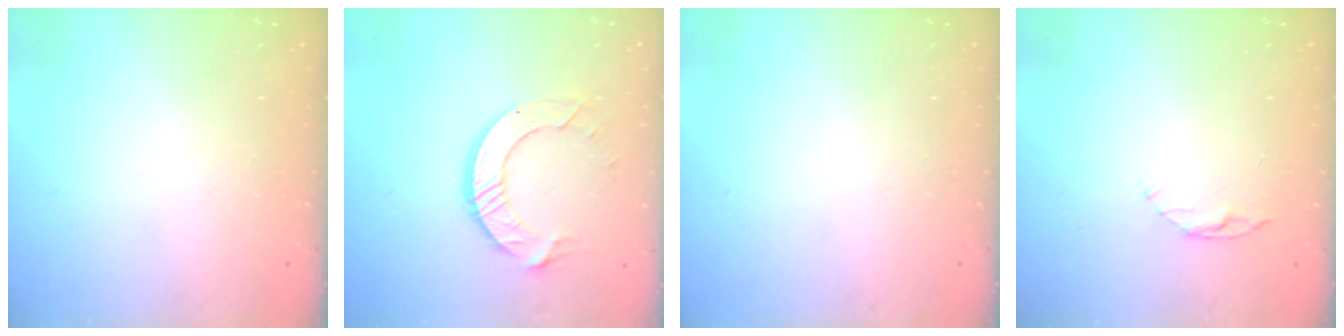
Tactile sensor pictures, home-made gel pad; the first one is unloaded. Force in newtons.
{"total": 9.7, "press": 9.7, "slide": 0.8}
{"total": 0.0}
{"total": 3.9, "press": 3.9, "slide": 0.4}